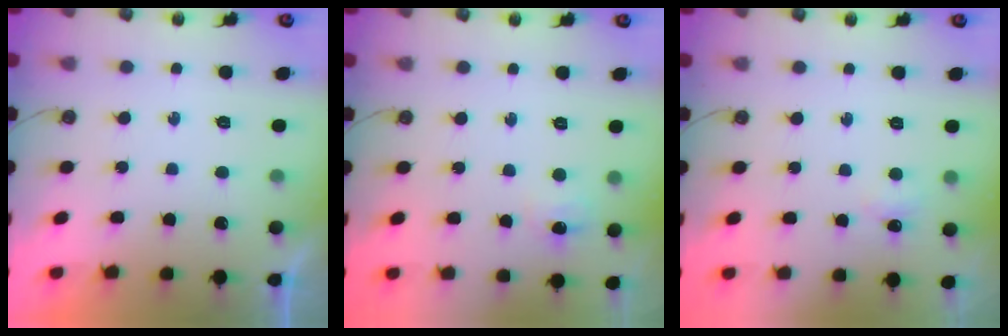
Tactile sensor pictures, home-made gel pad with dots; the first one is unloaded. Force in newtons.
{"total": 4.8, "press": 4.7, "slide": 0.7}
{"total": 4.5, "press": 4.5, "slide": 0.8}